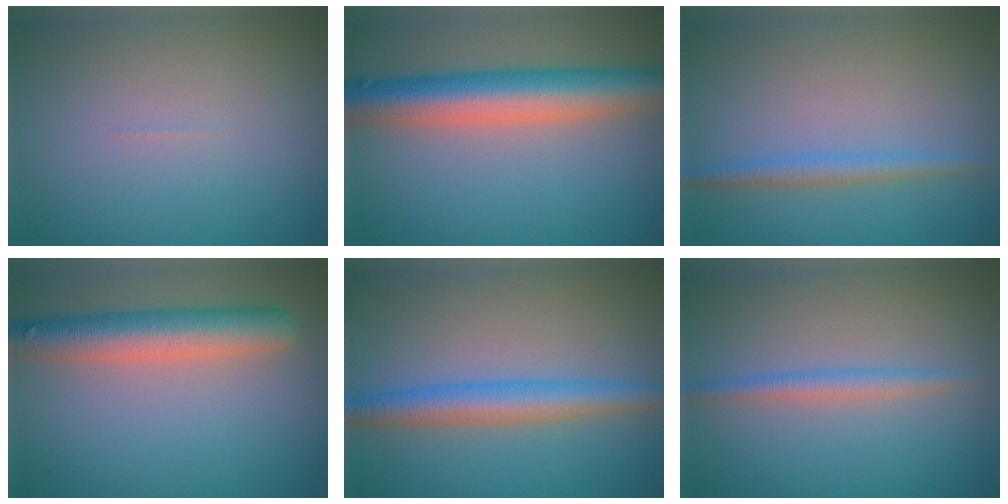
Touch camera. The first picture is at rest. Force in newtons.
{"total": 7.6, "press": 7.6, "slide": 0.1}
{"total": 1.9, "press": 1.9, "slide": 0.0}
{"total": 6.1, "press": 6.1, "slide": 0.5}
{"total": 4.1, "press": 4.1, "slide": 0.1}
{"total": 1.9, "press": 1.9, "slide": 0.2}